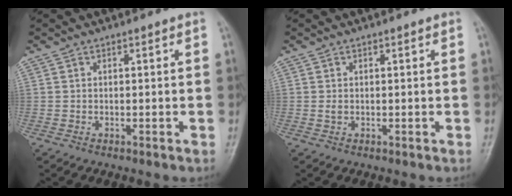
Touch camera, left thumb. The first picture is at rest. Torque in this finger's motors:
{"motor_torque": [0.01, 0.10, 0.11, 0.02, 0.00]}